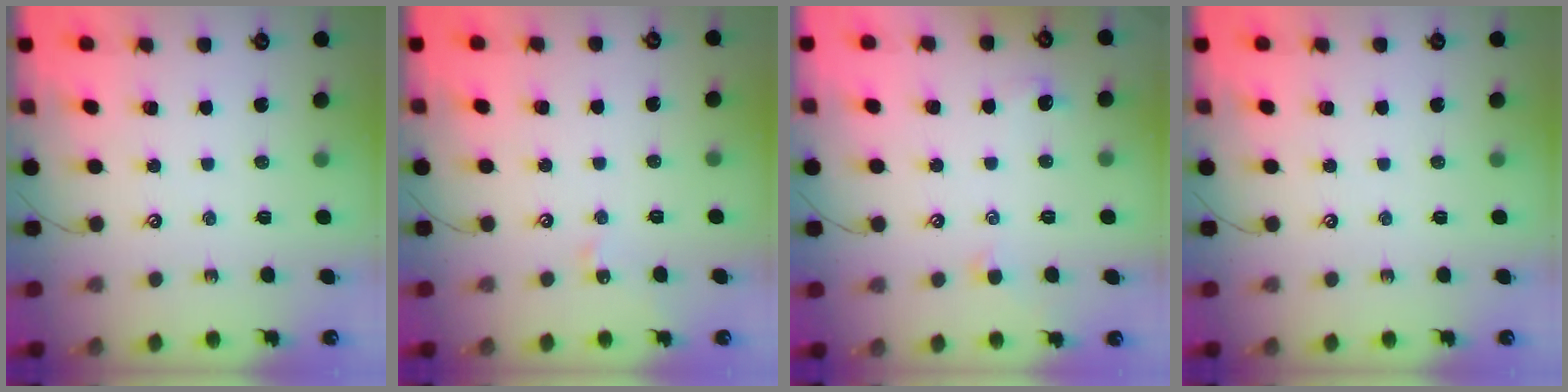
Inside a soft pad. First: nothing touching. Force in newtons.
{"total": 3.9, "press": 3.9, "slide": 0.6}
{"total": 0.6, "press": 0.2, "slide": 0.6}
{"total": 0.0}